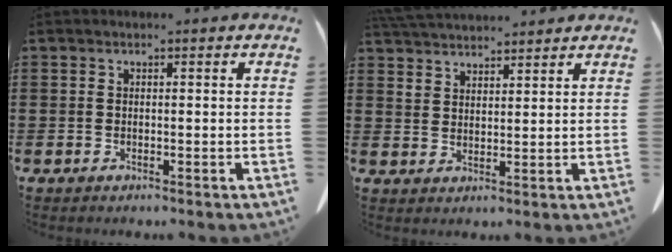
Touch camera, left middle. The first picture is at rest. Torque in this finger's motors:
{"motor_torque": [0.61, -0.01, 0.29, 0.09]}